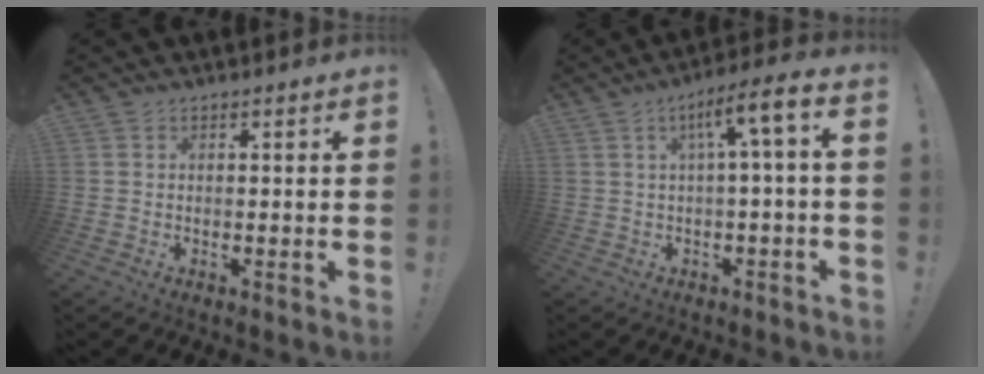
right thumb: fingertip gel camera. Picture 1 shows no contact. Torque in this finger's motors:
{"motor_torque": [0.10, -0.07, 0.10, 0.05, 0.18]}